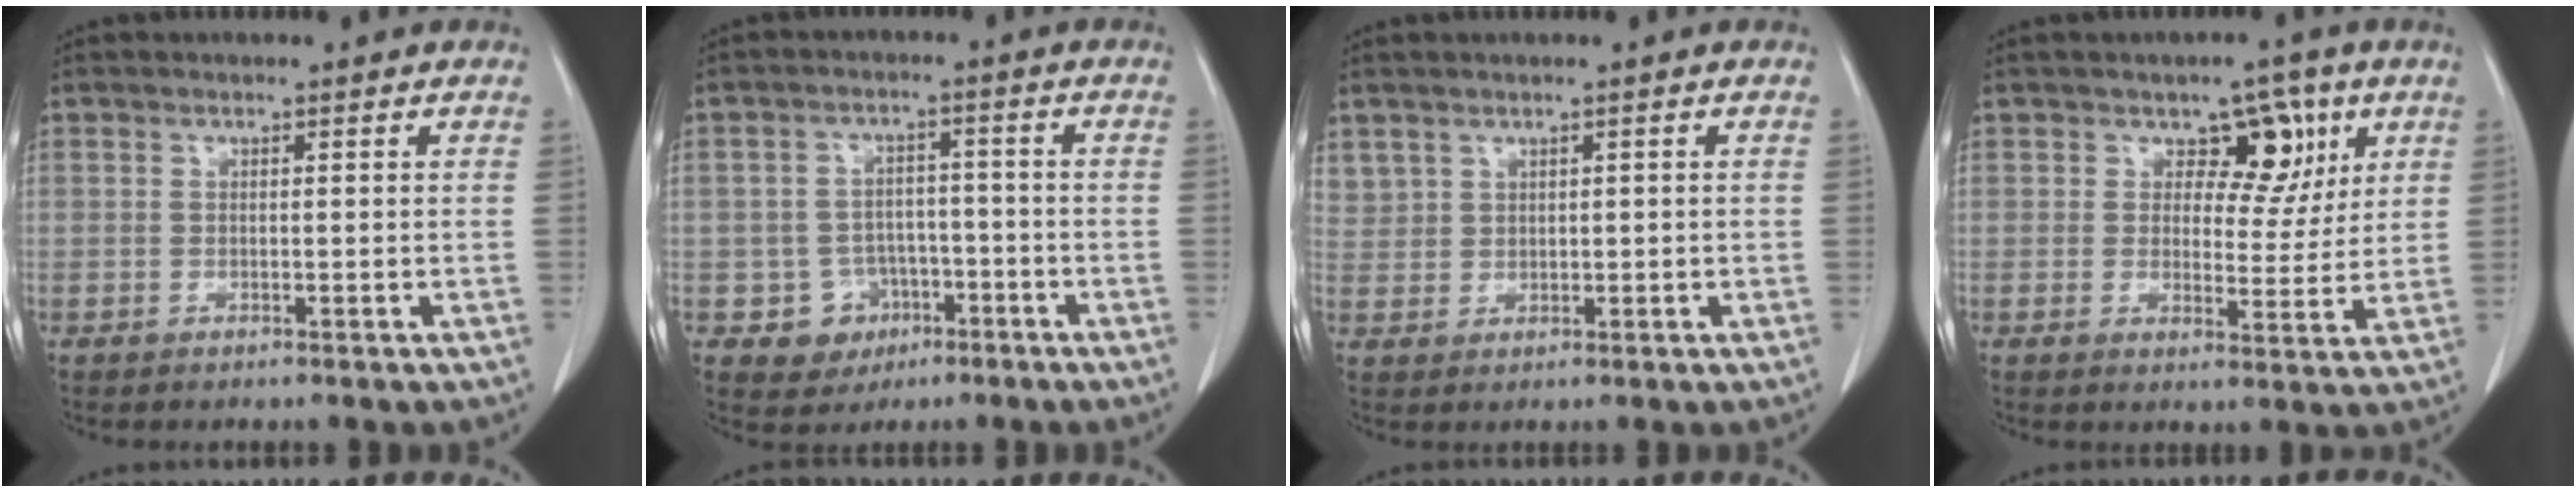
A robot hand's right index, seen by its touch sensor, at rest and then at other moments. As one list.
[{"total": 5.9, "force": [-2.5, 5.3, 0.8], "torque": [-0.005, 0.014, -0.030]}, {"total": 3.1, "force": [2.1, 2.3, 0.4], "torque": [-0.004, 0.007, 0.050]}, {"total": 6.6, "force": [3.1, 4.1, 4.2], "torque": [-0.039, 0.005, 0.044]}]